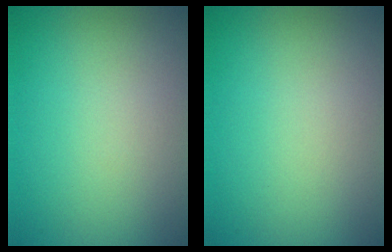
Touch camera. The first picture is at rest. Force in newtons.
{"total": 0.0}